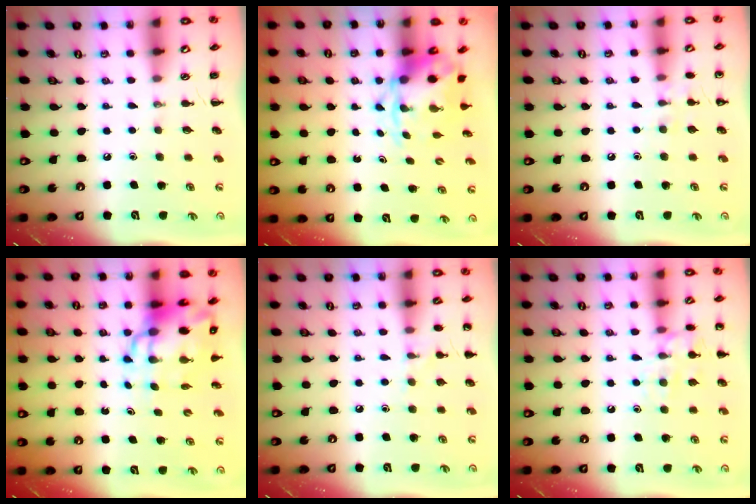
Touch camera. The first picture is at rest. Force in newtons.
{"total": 4.5, "press": 4.4, "slide": 1.1}
{"total": 6.6, "press": 6.3, "slide": 2.0}
{"total": 10.8, "press": 10.4, "slide": 2.8}
{"total": 6.7, "press": 6.4, "slide": 1.9}
{"total": 10.9, "press": 10.9, "slide": 0.8}